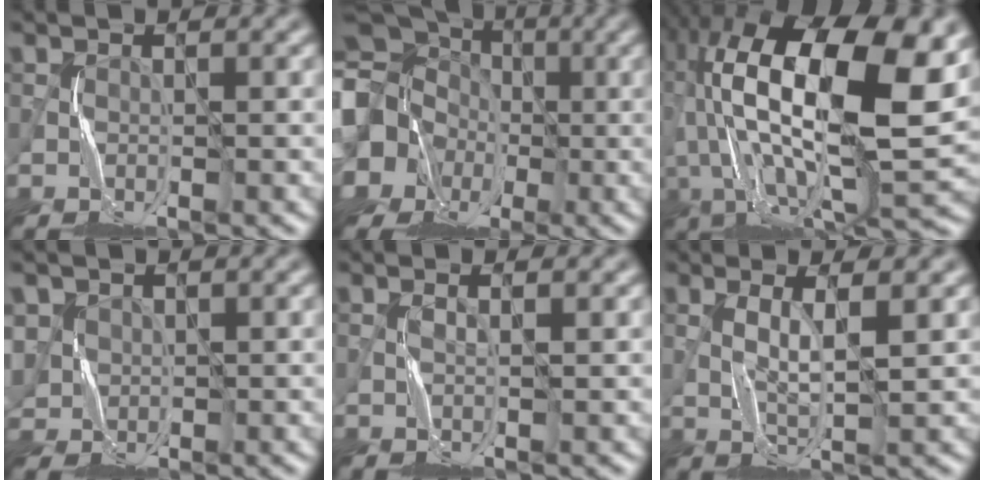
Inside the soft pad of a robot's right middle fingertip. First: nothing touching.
{"total": 20.3, "force": [-2.5, 18.4, 8.2], "torque": [-0.218, -0.017, -0.093]}
{"total": 18.8, "force": [4.8, 7.3, 16.6], "torque": [-0.325, 0.038, 0.087]}
{"total": 2.9, "force": [0.7, 2.7, 0.7], "torque": [-0.027, 0.002, 0.019]}
{"total": 0.8, "force": [0.3, -0.4, 0.7], "torque": [-0.018, 0.002, 0.004]}
{"total": 2.9, "force": [0.8, 0.0, 2.8], "torque": [-0.065, -0.003, 0.021]}